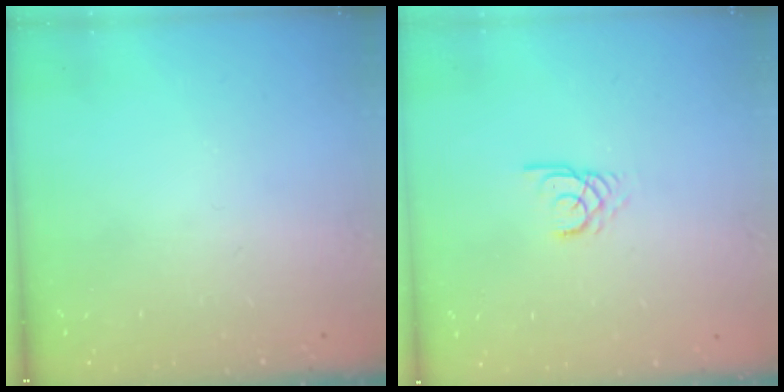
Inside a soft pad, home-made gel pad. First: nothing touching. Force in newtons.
{"total": 2.1, "press": 2.1, "slide": 0.0}